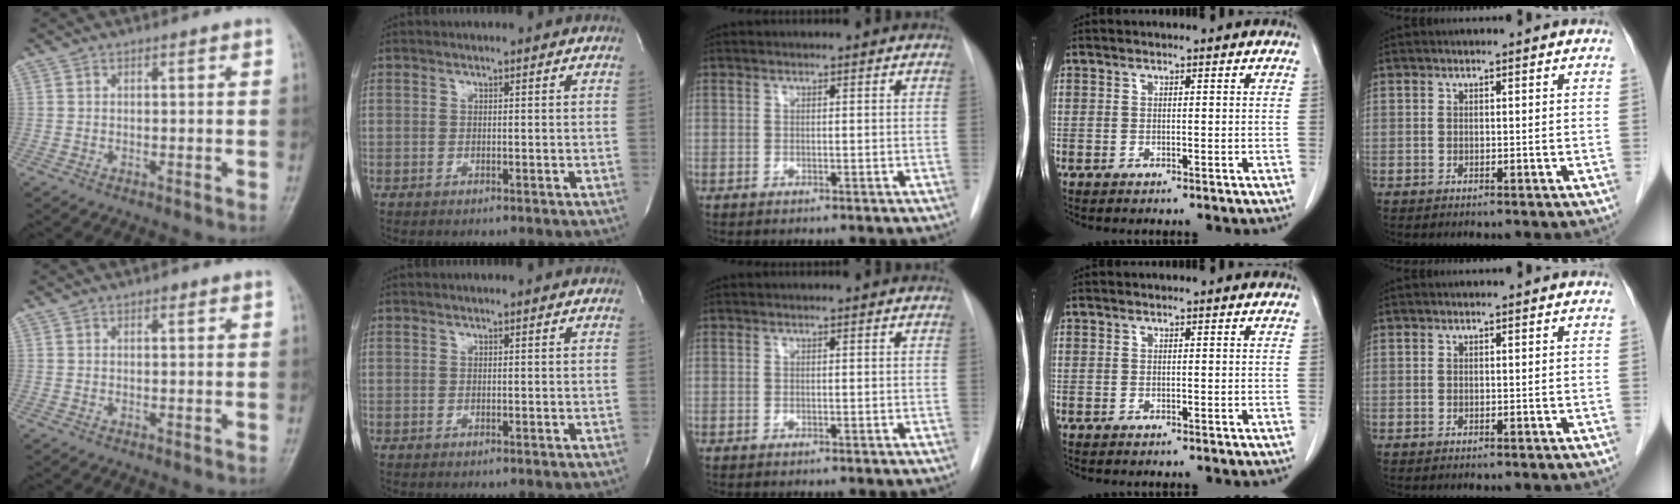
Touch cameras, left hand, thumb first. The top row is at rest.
{"thumb": {"total": 0.9, "force": [0.4, 0.5, 0.6], "torque": [-0.005, 0.001, 0.004]}}